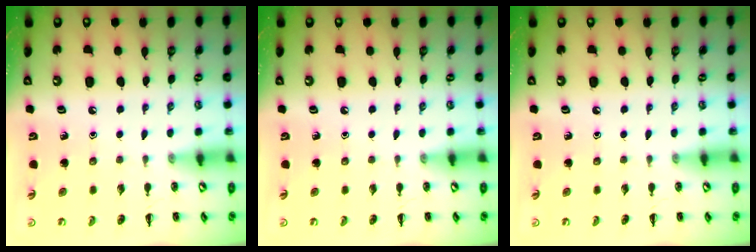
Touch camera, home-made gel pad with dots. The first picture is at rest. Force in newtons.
{"total": 0.0}
{"total": 0.0}